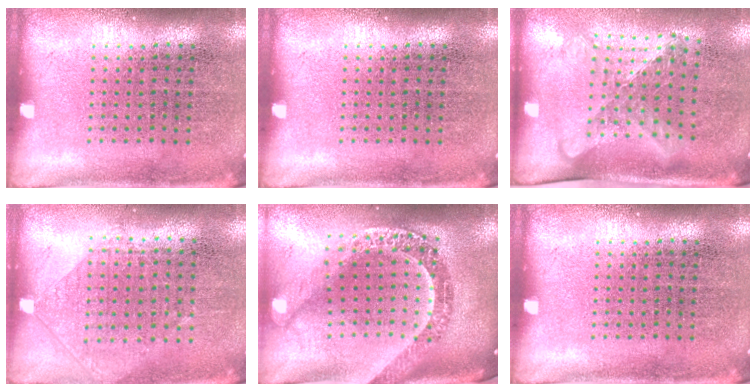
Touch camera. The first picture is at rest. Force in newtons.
{"total": 0.0}
{"total": 1.6, "press": 1.2, "slide": 1.0}
{"total": 1.0, "press": 0.9, "slide": 0.4}
{"total": 3.0, "press": 2.3, "slide": 2.0}
{"total": 0.0}